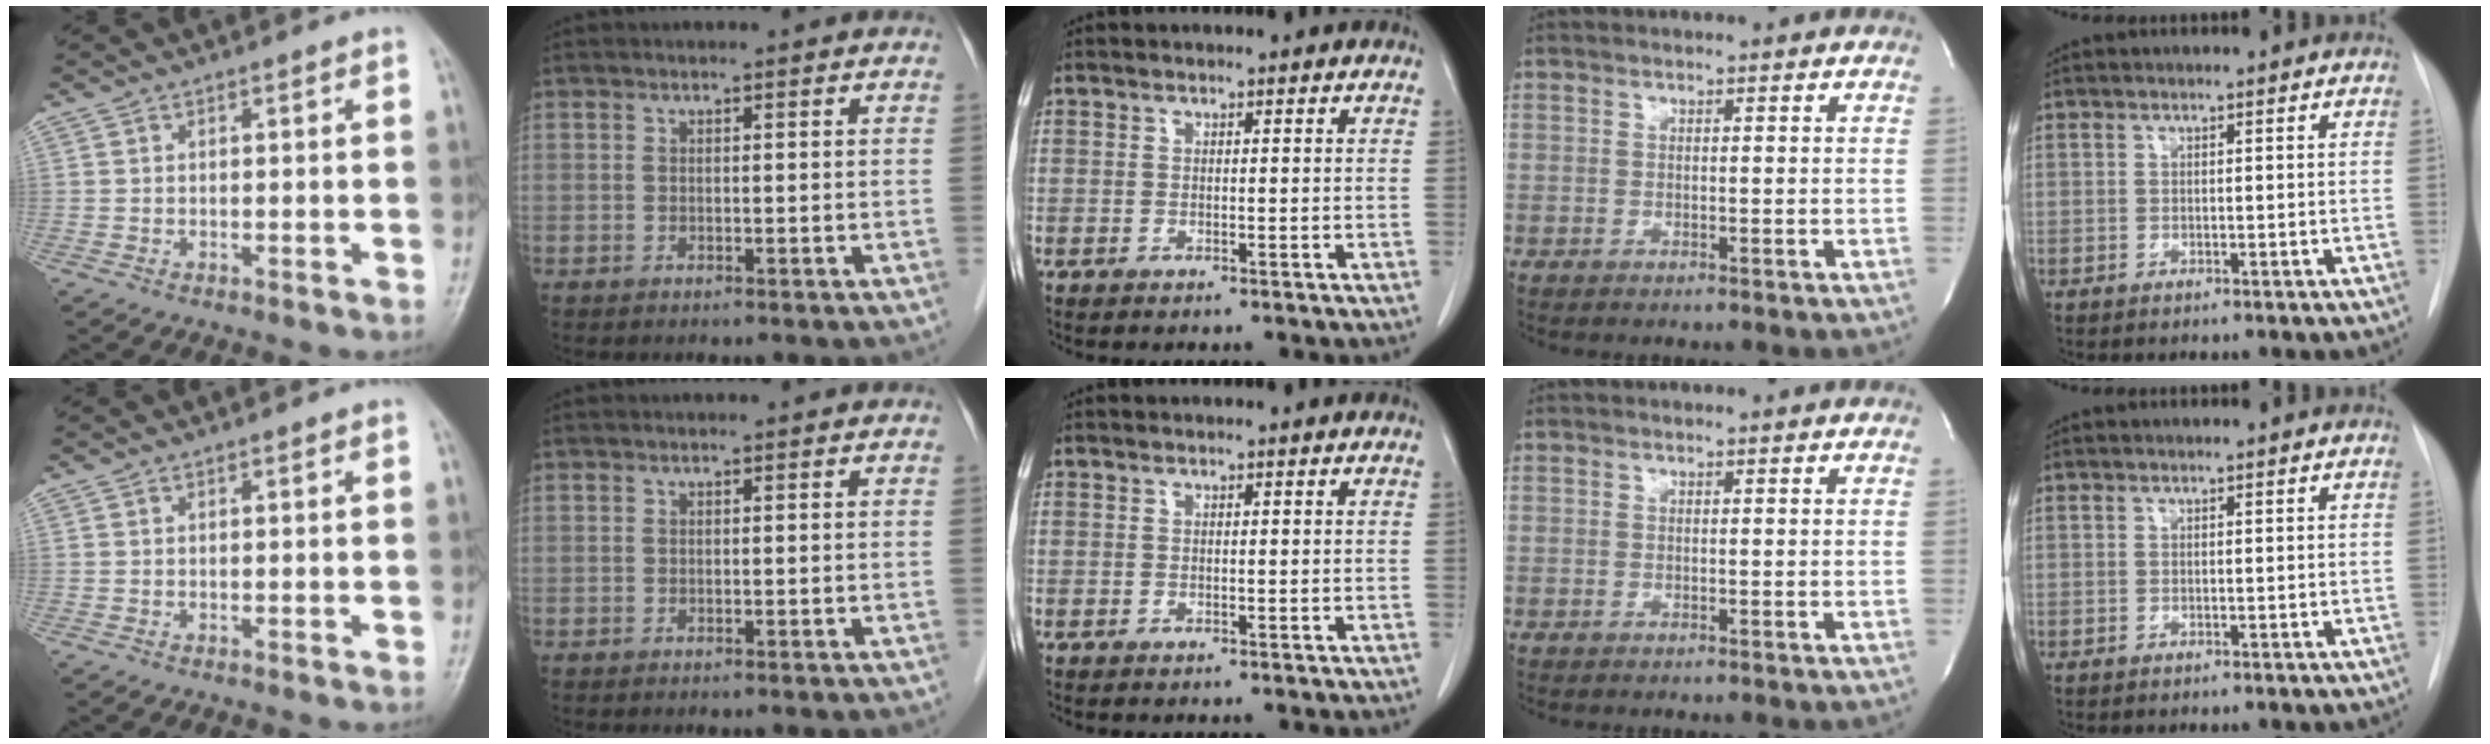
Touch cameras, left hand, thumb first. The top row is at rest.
{}